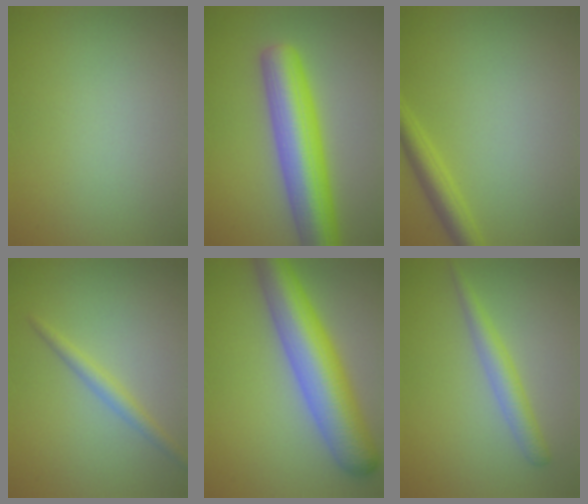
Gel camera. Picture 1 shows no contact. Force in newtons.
{"total": 8.4, "press": 8.4, "slide": 0.2}
{"total": 2.7, "press": 2.7, "slide": 0.2}
{"total": 1.9, "press": 1.9, "slide": 0.1}
{"total": 9.1, "press": 9.1, "slide": 0.3}
{"total": 2.5, "press": 2.5, "slide": 0.0}